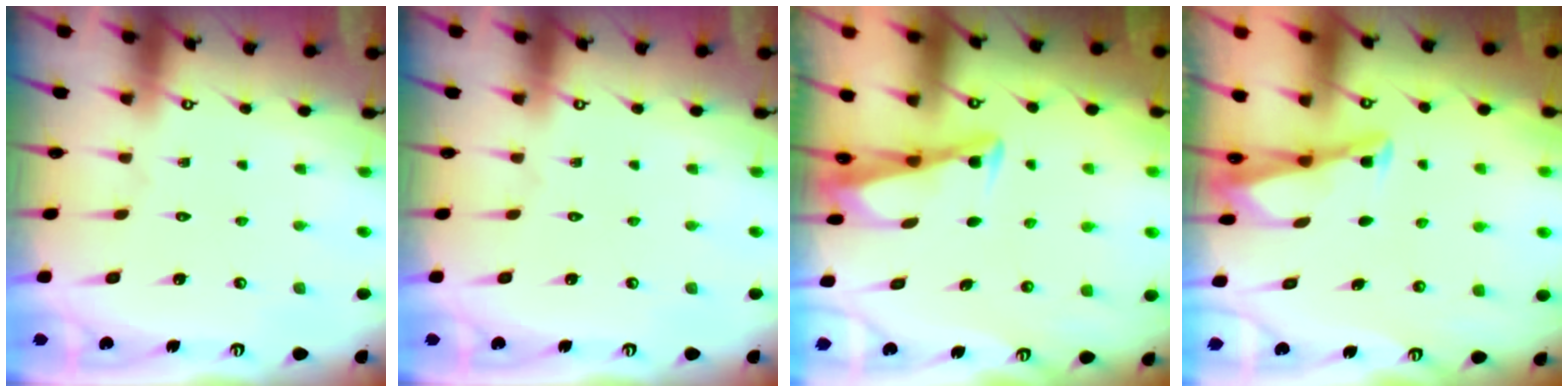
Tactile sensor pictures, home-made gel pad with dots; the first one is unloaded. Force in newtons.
{"total": 0.0}
{"total": 3.4, "press": 3.4, "slide": 0.4}
{"total": 2.9, "press": 2.9, "slide": 0.4}